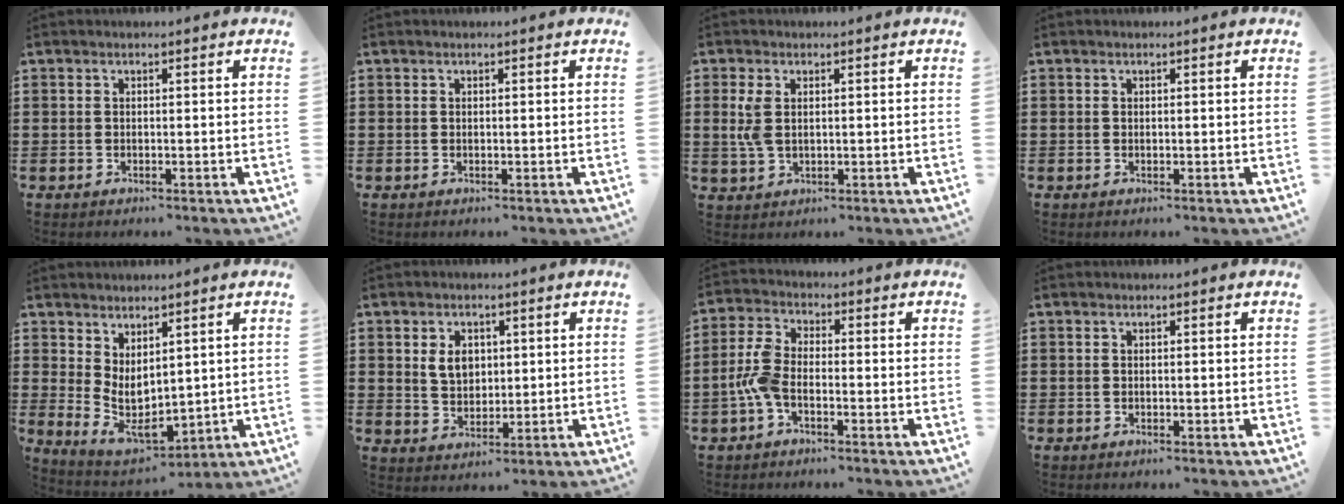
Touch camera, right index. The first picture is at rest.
{"total": 0.0}
{"total": 3.9, "force": [0.6, 2.2, 3.1], "torque": [-0.080, 0.002, 0.005]}
{"total": 0.0}
{"total": 5.0, "force": [1.6, 3.1, 3.6], "torque": [-0.086, -0.012, 0.031]}
{"total": 4.4, "force": [1.1, 3.3, 2.7], "torque": [-0.056, 0.009, 0.016]}
{"total": 5.1, "force": [-2.0, 2.5, 4.0], "torque": [-0.112, -0.004, -0.047]}
{"total": 0.0}